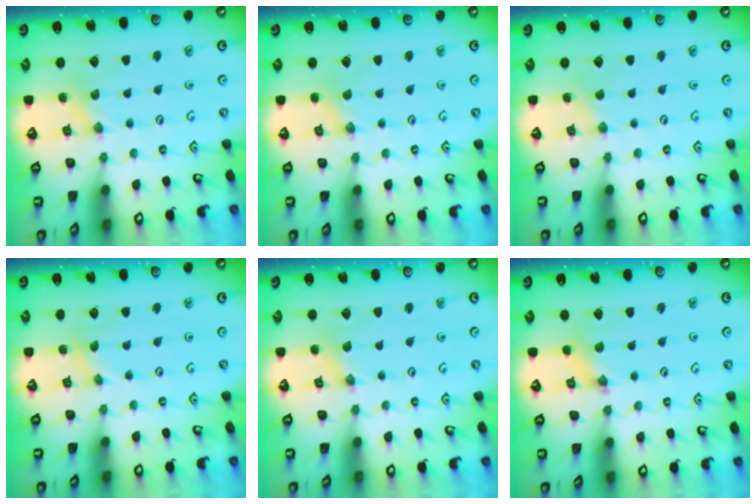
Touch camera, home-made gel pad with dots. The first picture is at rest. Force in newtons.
{"total": 0.0}
{"total": 0.0}
{"total": 0.0}
{"total": 1.1, "press": 1.1, "slide": 0.2}
{"total": 2.4, "press": 2.4, "slide": 0.4}